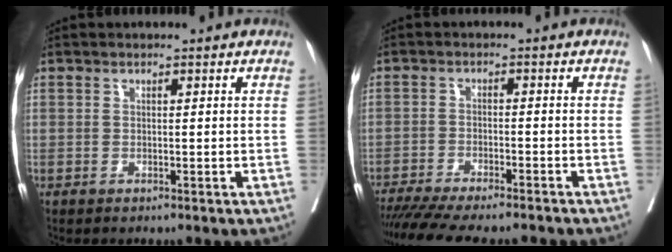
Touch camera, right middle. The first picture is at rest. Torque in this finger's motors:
{"motor_torque": [1.10, -1.04, 0.22, 0.13]}